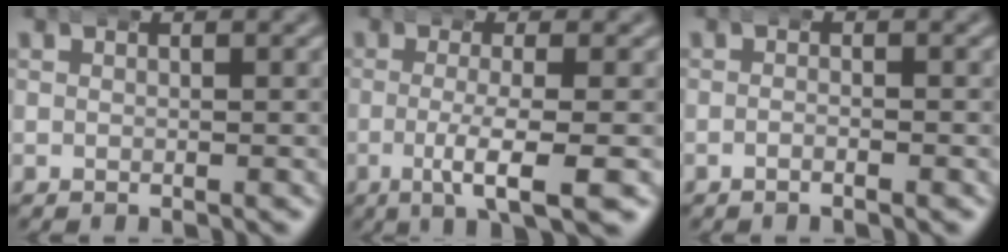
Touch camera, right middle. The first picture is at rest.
{"total": 5.4, "force": [-1.8, 0.7, 5.0], "torque": [-0.085, -0.014, -0.027]}
{"total": 1.0, "force": [-0.8, 0.1, 0.6], "torque": [-0.006, 0.002, -0.022]}